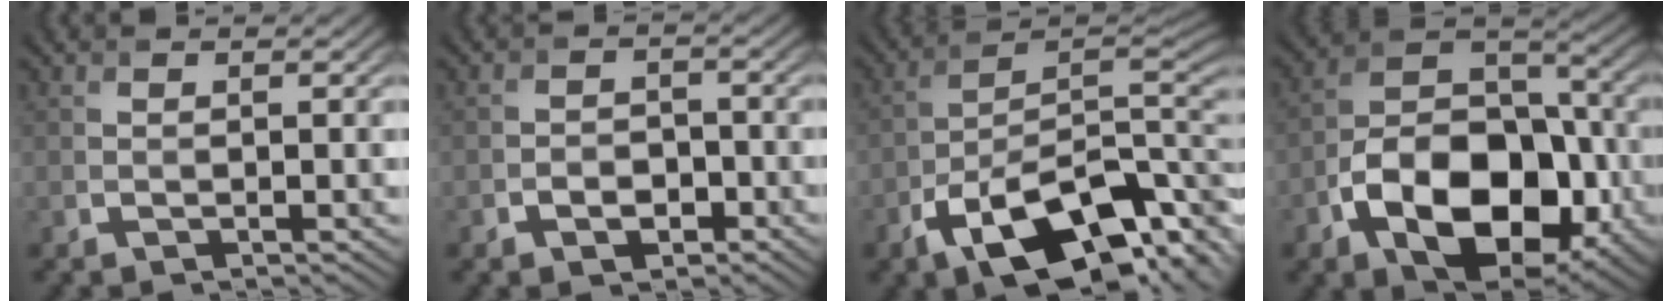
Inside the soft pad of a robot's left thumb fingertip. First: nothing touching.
{"total": 2.6, "force": [-1.5, 1.8, 1.1], "torque": [-0.019, -0.003, -0.027]}
{"total": 15.9, "force": [-8.0, 7.8, 11.4], "torque": [-0.184, -0.027, -0.134]}
{"total": 14.6, "force": [-5.8, 9.2, 9.8], "torque": [-0.165, -0.022, -0.108]}